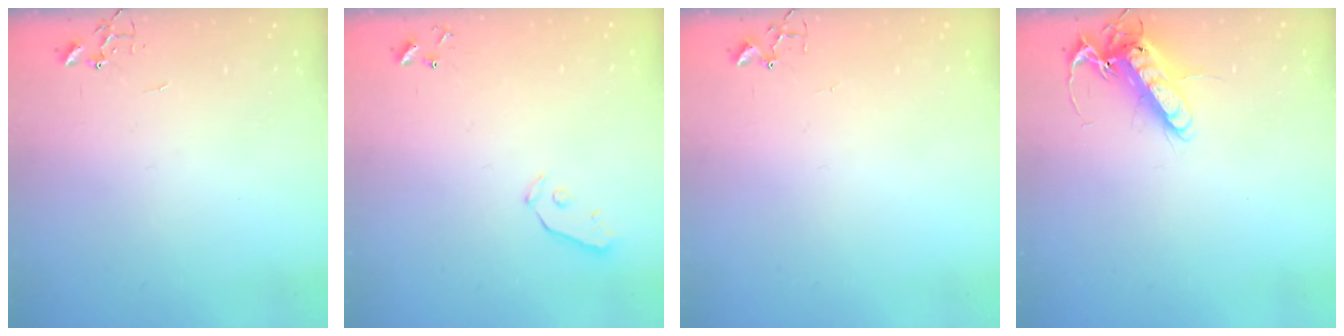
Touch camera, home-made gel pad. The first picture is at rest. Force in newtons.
{"total": 3.3, "press": 3.2, "slide": 0.5}
{"total": 3.0, "press": 2.9, "slide": 0.4}
{"total": 14.4, "press": 14.2, "slide": 2.2}